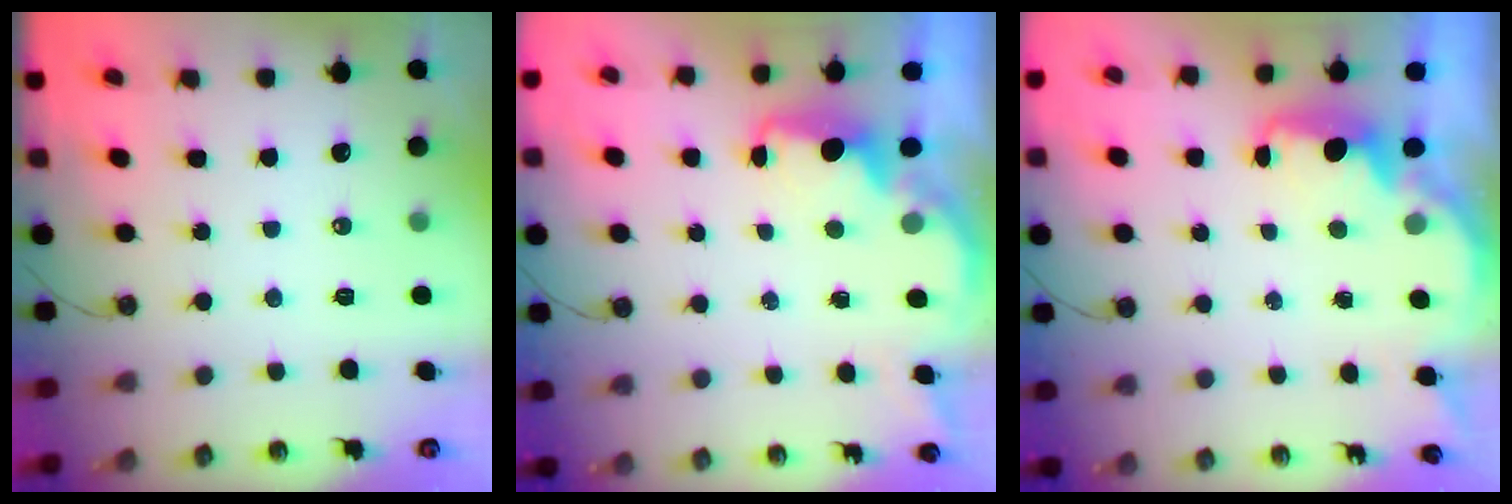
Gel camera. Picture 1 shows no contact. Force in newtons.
{"total": 2.2, "press": 2.1, "slide": 0.9}
{"total": 2.5, "press": 2.4, "slide": 0.8}